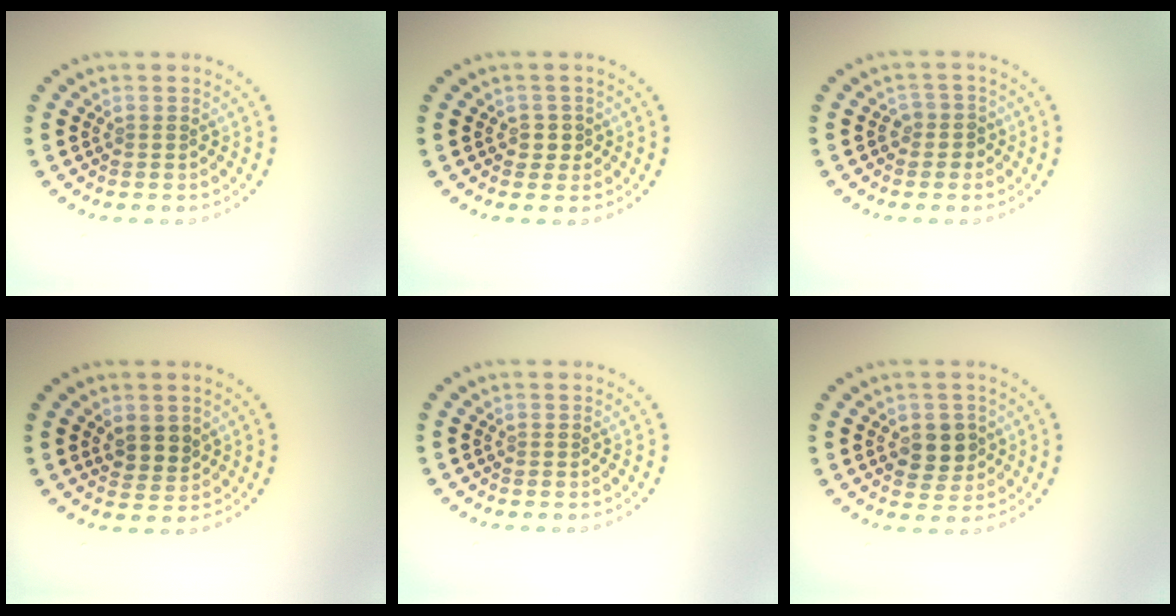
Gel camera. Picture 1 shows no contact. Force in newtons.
{"total": 1.2, "press": 1.0, "slide": 0.6}
{"total": 1.5, "press": 1.2, "slide": 0.9}
{"total": 2.2, "press": 1.9, "slide": 1.0}
{"total": 0.0}
{"total": 3.0, "press": 2.9, "slide": 0.7}